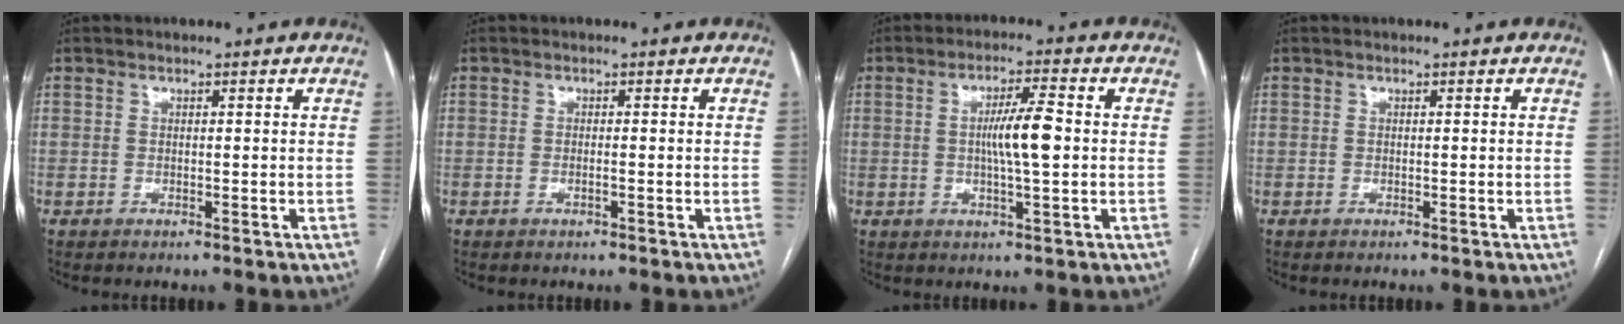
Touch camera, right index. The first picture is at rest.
{"total": 0.6, "force": [-0.2, -0.1, 0.6], "torque": [-0.013, -0.001, -0.003]}
{"total": 6.6, "force": [0.1, 0.5, 6.6], "torque": [-0.119, 0.004, -0.002]}
{"total": 0.0}